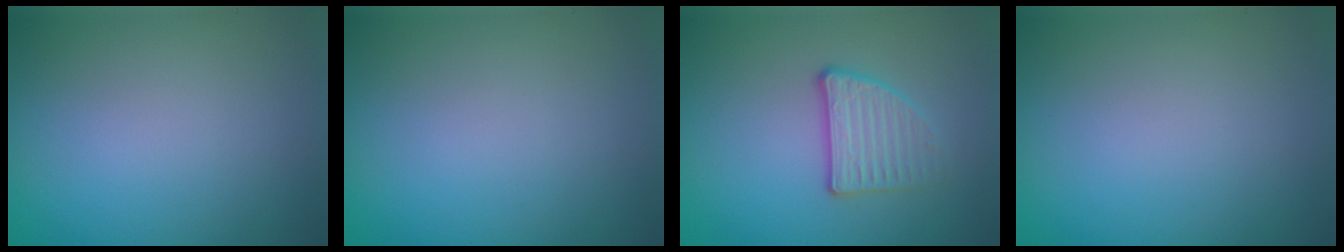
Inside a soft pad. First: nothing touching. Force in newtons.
{"total": 0.0}
{"total": 2.8, "press": 2.3, "slide": 1.5}
{"total": 0.0}